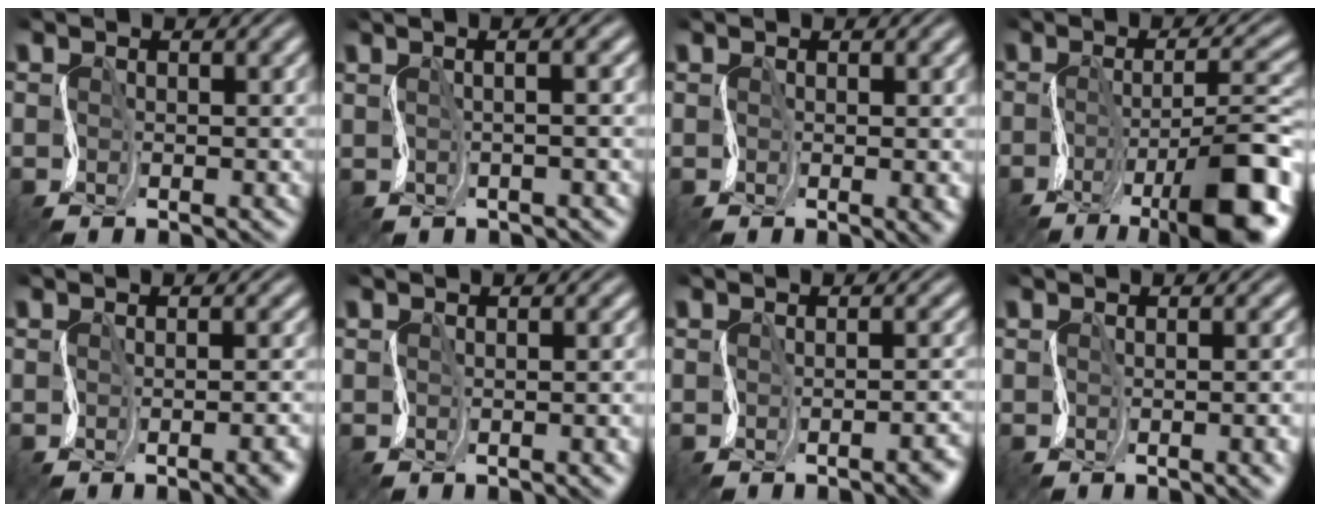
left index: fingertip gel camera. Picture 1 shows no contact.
{"total": 3.6, "force": [1.6, 1.7, 2.8], "torque": [-0.022, 0.026, -0.004]}
{"total": 3.4, "force": [0.0, 1.3, 3.2], "torque": [-0.019, 0.000, 0.002]}
{"total": 10.3, "force": [-5.0, 3.3, 8.4], "torque": [-0.121, 0.004, -0.081]}
{"total": 5.2, "force": [-1.7, 2.3, 4.4], "torque": [-0.014, 0.005, -0.009]}
{"total": 4.1, "force": [0.0, 2.0, 3.6], "torque": [-0.019, 0.011, 0.001]}
{"total": 3.5, "force": [-1.4, 1.4, 2.9], "torque": [-0.008, 0.005, -0.009]}
{"total": 6.2, "force": [-0.4, 3.0, 5.5], "torque": [-0.025, 0.015, -0.002]}